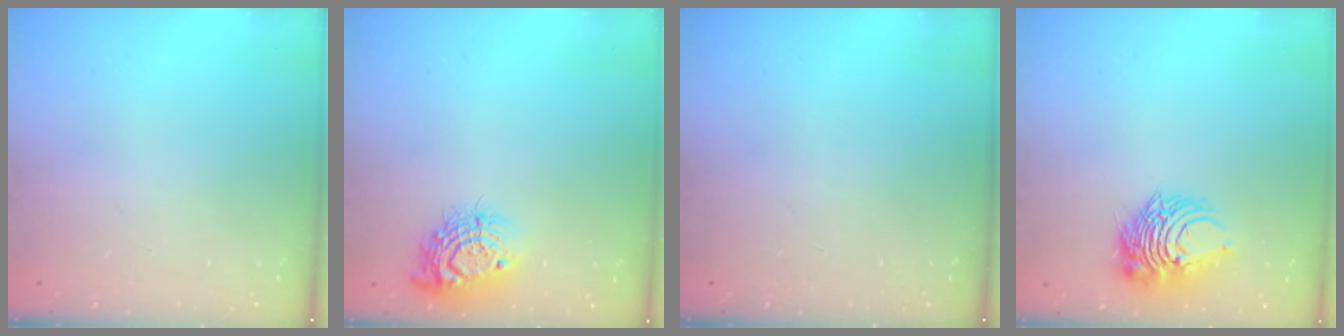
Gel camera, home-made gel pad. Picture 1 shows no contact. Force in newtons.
{"total": 12.3, "press": 12.3, "slide": 0.9}
{"total": 0.0}
{"total": 10.7, "press": 10.7, "slide": 0.8}